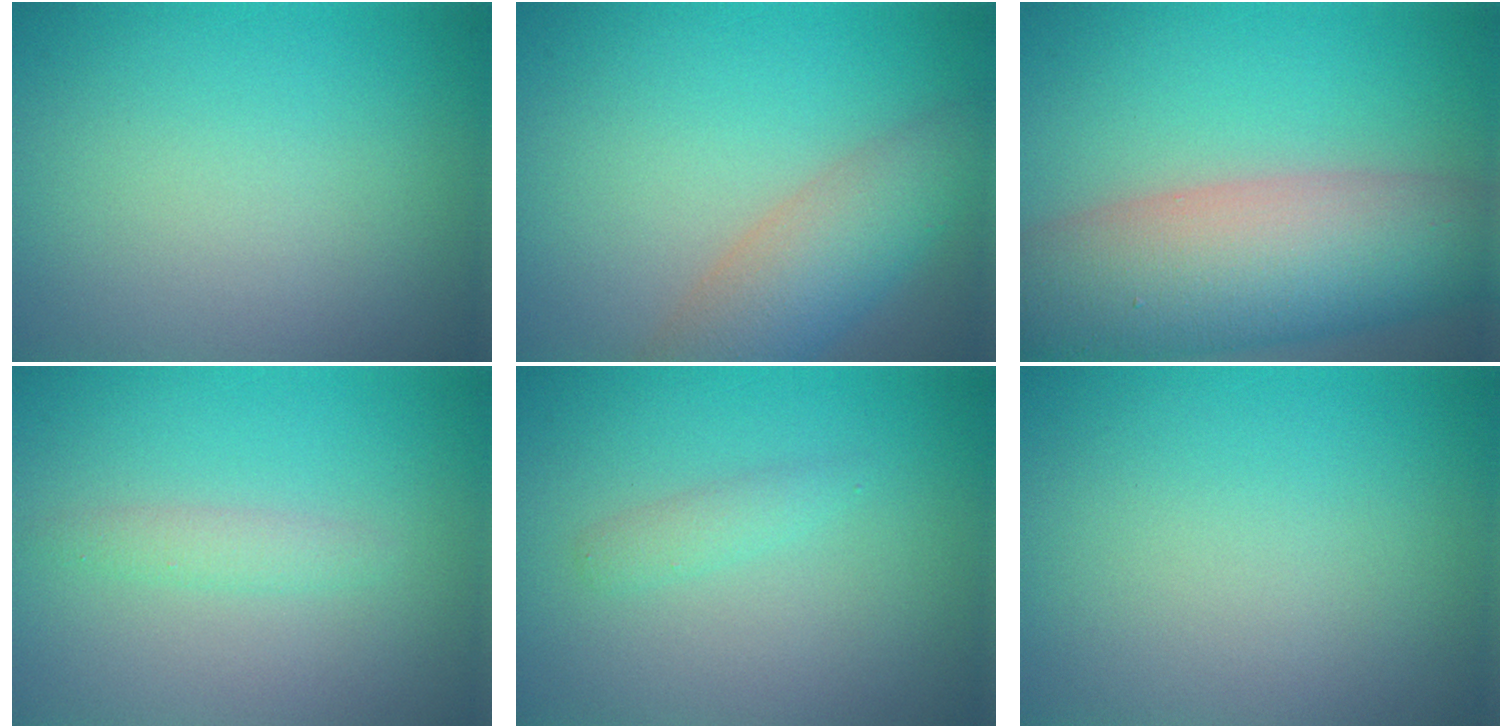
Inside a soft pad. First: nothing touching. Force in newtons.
{"total": 5.2, "press": 5.2, "slide": 0.1}
{"total": 11.6, "press": 11.6, "slide": 0.8}
{"total": 1.3, "press": 1.3, "slide": 0.0}
{"total": 1.1, "press": 1.1, "slide": 0.1}
{"total": 0.0}